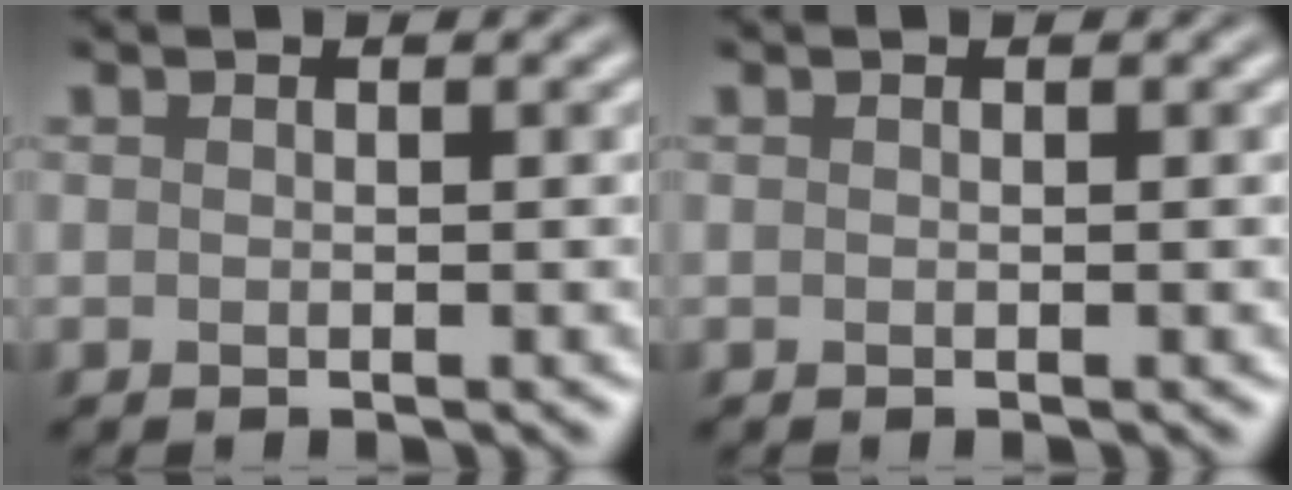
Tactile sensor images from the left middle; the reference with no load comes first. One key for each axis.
{"total": 0.0}